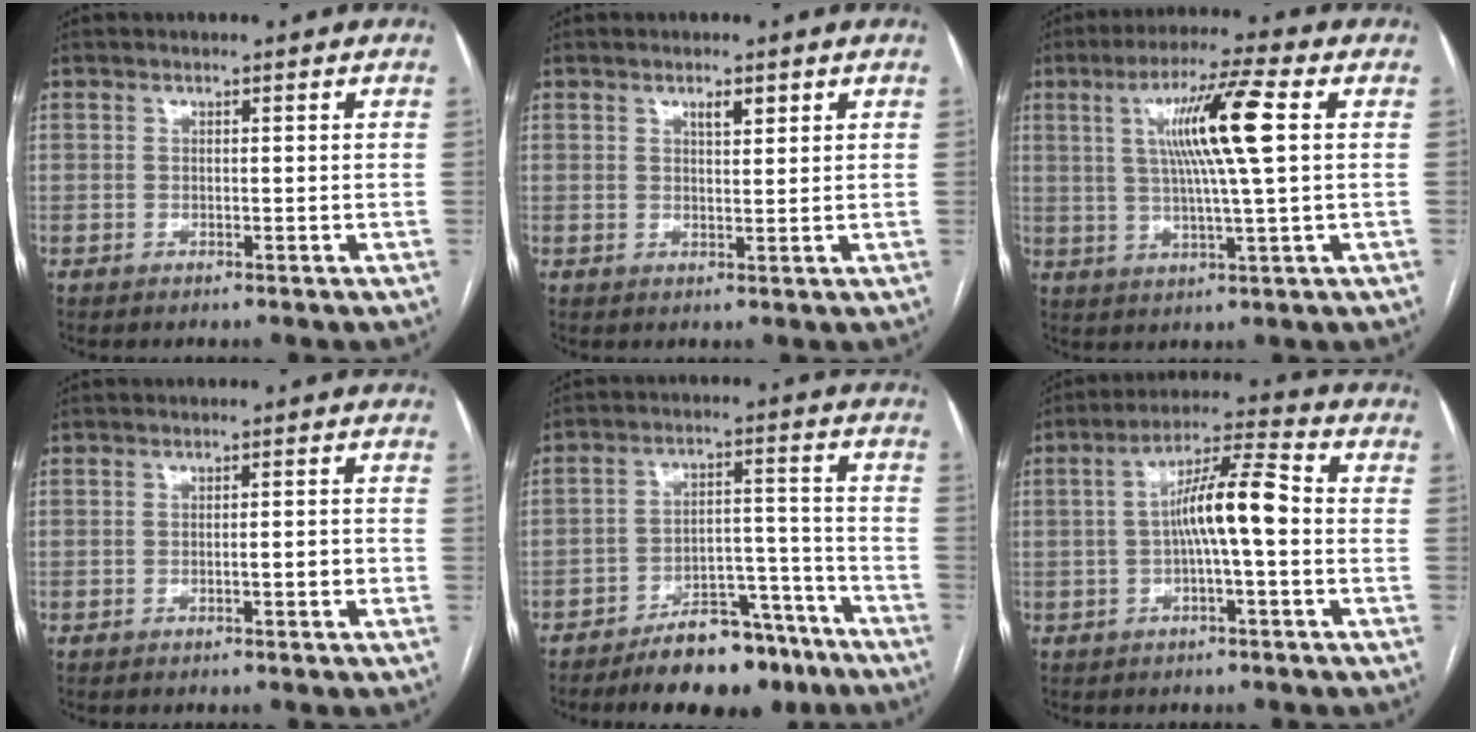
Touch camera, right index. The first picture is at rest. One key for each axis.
{"total": 2.1, "fx": 1.3, "fy": 0.6, "fz": 1.6, "tx": -0.028, "ty": -0.001, "tz": 0.022}
{"total": 11.3, "fx": 2.6, "fy": -0.4, "fz": 11.0, "tx": -0.198, "ty": 0.007, "tz": 0.045}
{"total": 2.0, "fx": -0.8, "fy": 0.3, "fz": 1.8, "tx": -0.026, "ty": 0.003, "tz": -0.012}
{"total": 13.0, "fx": -10.3, "fy": 4.8, "fz": 6.2, "tx": -0.070, "ty": 0.037, "tz": -0.158}
{"total": 8.9, "fx": -0.7, "fy": 0.9, "fz": 8.9, "tx": -0.157, "ty": 0.025, "tz": -0.017}